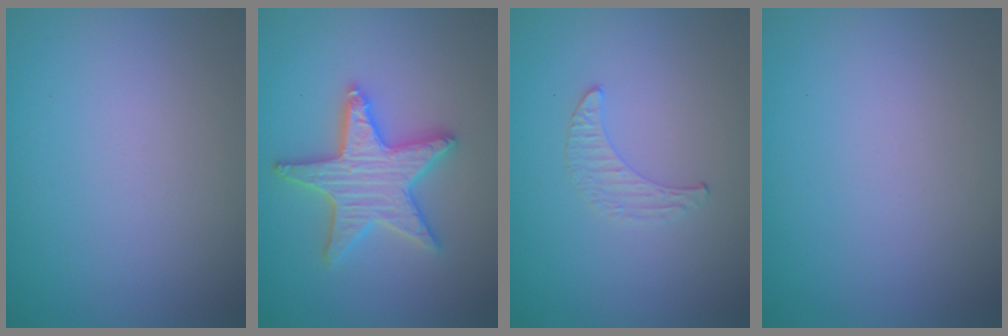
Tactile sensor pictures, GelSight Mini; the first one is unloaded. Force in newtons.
{"total": 5.2, "press": 5.1, "slide": 0.9}
{"total": 0.5, "press": 0.5, "slide": 0.2}
{"total": 0.0}